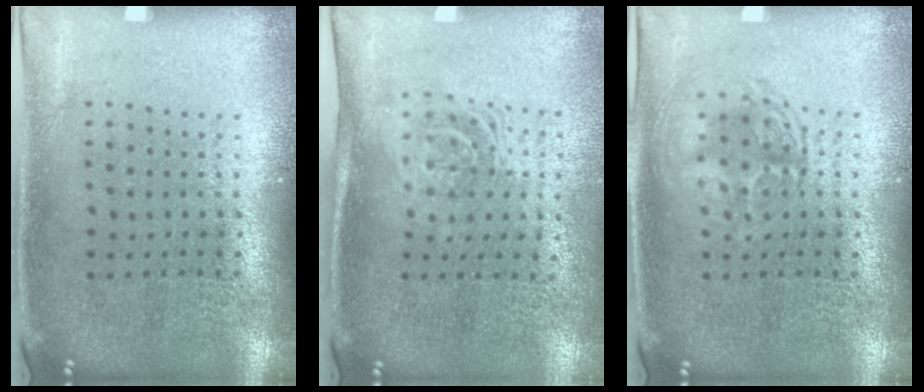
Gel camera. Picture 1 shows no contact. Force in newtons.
{"total": 1.7, "press": 1.2, "slide": 1.1}
{"total": 1.1, "press": 1.1, "slide": 0.2}